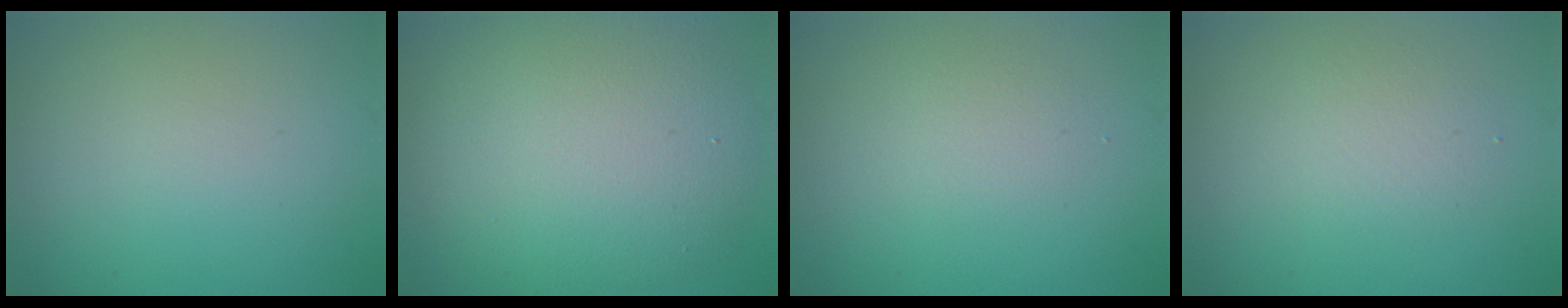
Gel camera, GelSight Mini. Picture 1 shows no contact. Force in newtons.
{"total": 9.8, "press": 9.8, "slide": 0.7}
{"total": 1.4, "press": 1.4, "slide": 0.0}
{"total": 2.0, "press": 2.0, "slide": 0.1}